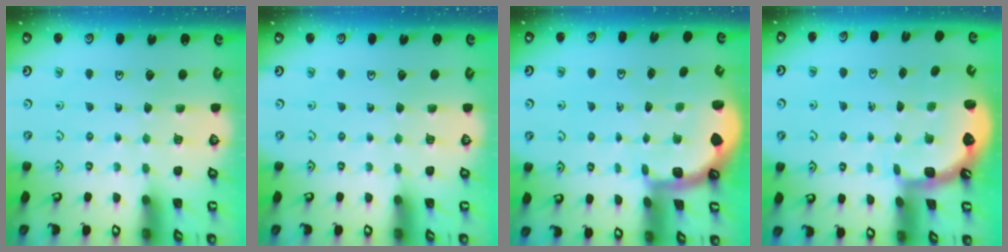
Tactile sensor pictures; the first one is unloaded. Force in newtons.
{"total": 0.0}
{"total": 1.5, "press": 1.5, "slide": 0.2}
{"total": 2.5, "press": 1.7, "slide": 1.8}